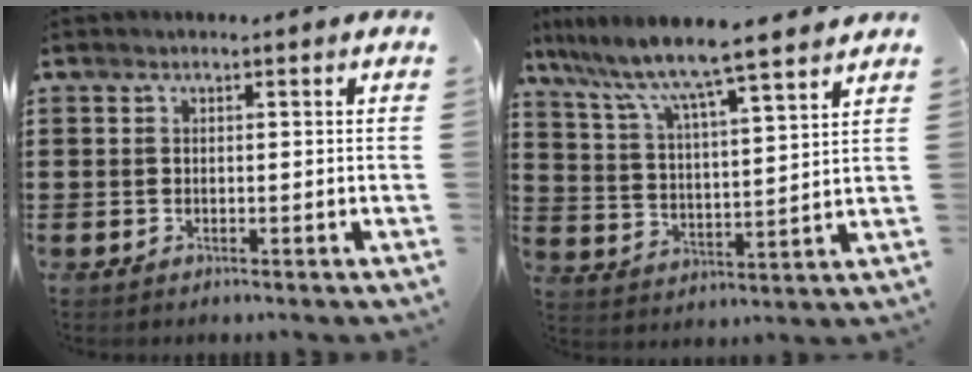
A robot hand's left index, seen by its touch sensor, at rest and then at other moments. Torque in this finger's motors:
{"motor_torque": [2.14, 0.00, 1.05, 0.21]}